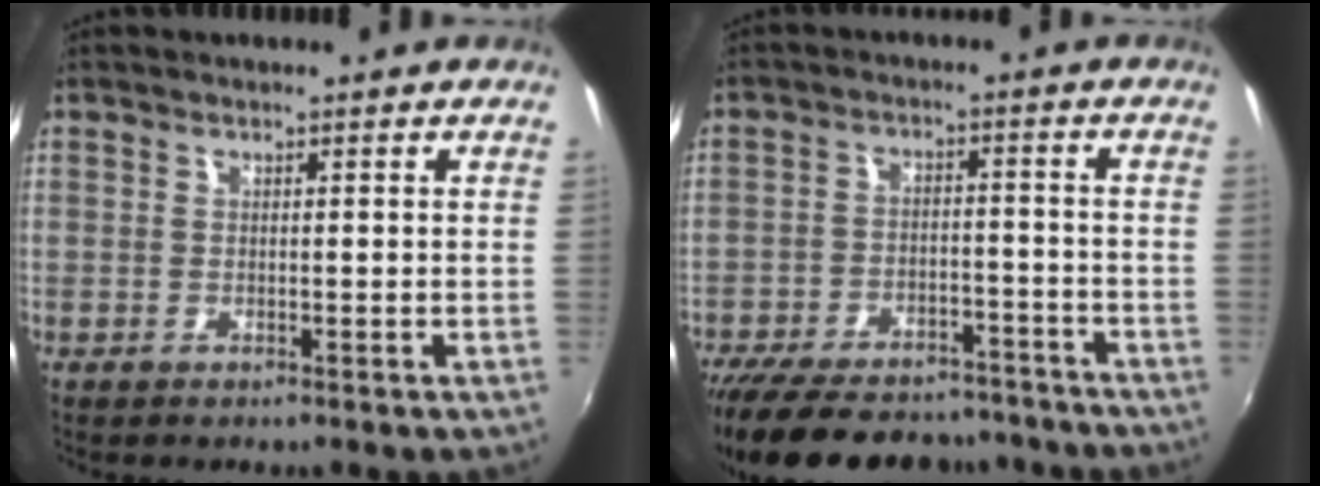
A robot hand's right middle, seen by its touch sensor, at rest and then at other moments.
{"total": 21.7, "force": [-18.2, 7.9, 8.8], "torque": [-0.191, 0.001, -0.249]}